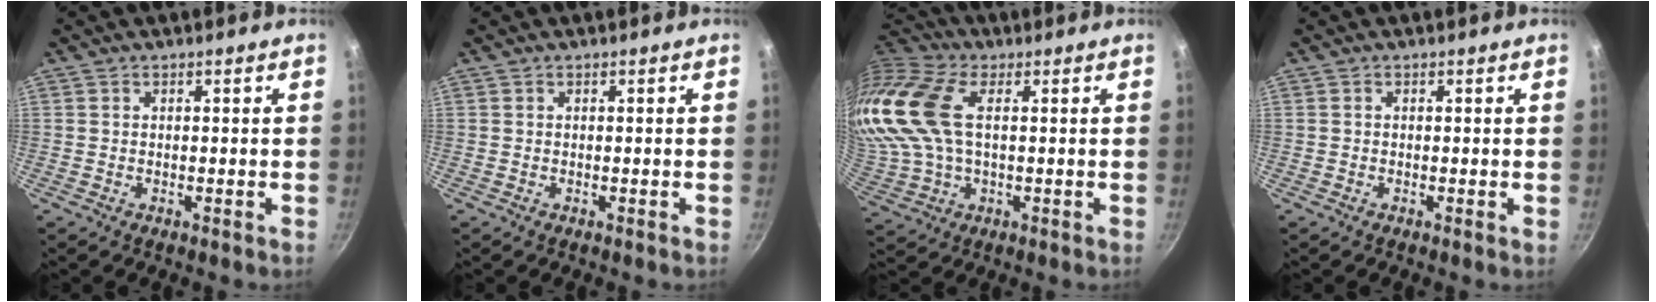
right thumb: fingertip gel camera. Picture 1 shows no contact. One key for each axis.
{"total": 0.0}
{"total": 20.5, "fx": 4.4, "fy": 12.5, "fz": 15.6, "tx": -0.356, "ty": 0.025, "tz": 0.079}
{"total": 0.0}